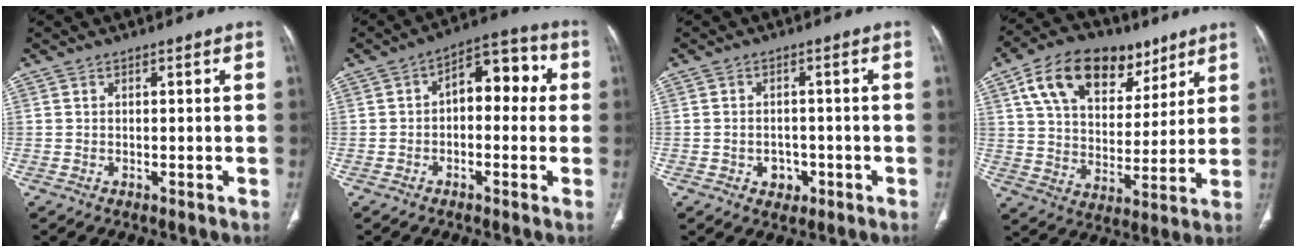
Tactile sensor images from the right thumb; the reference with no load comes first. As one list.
[{"total": 9.9, "force": [0.8, 5.9, 8.0], "torque": [-0.069, 0.036, -0.002]}, {"total": 3.5, "force": [-1.3, 2.9, 1.5], "torque": [-0.005, 0.009, -0.012]}, {"total": 20.1, "force": [10.8, 12.3, 11.7], "torque": [-0.162, -0.016, 0.182]}]